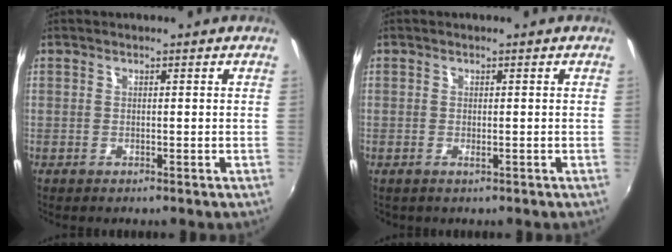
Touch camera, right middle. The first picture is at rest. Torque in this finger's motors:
{"motor_torque": [1.08, -1.06, -0.03, 0.03]}